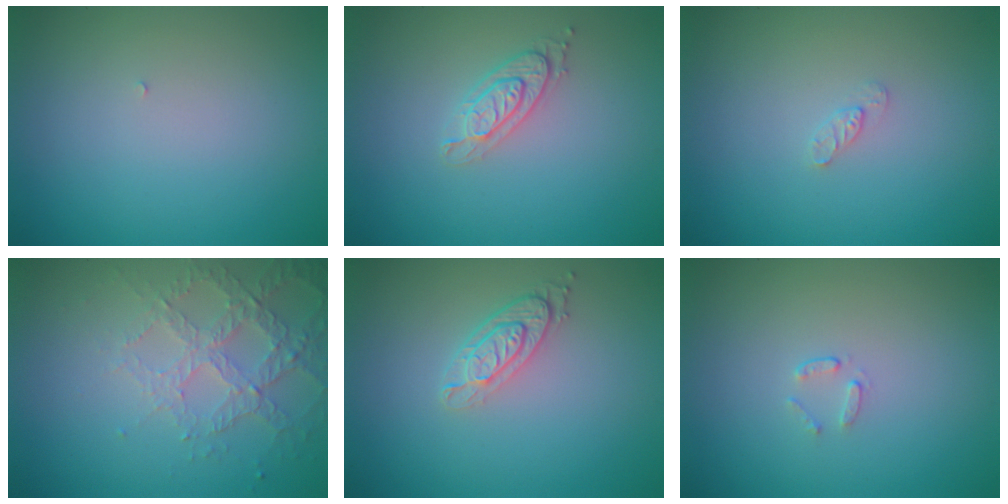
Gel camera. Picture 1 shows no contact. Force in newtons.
{"total": 2.1, "press": 2.1, "slide": 0.4}
{"total": 0.9, "press": 0.8, "slide": 0.2}
{"total": 3.4, "press": 3.3, "slide": 0.8}
{"total": 2.8, "press": 2.2, "slide": 1.7}
{"total": 0.7, "press": 0.4, "slide": 0.6}